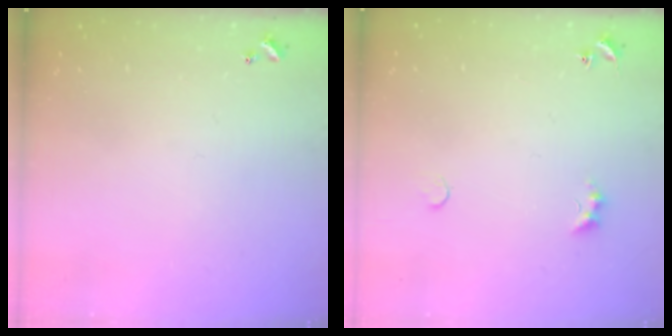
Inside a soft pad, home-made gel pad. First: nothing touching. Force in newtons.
{"total": 1.9, "press": 1.9, "slide": 0.5}